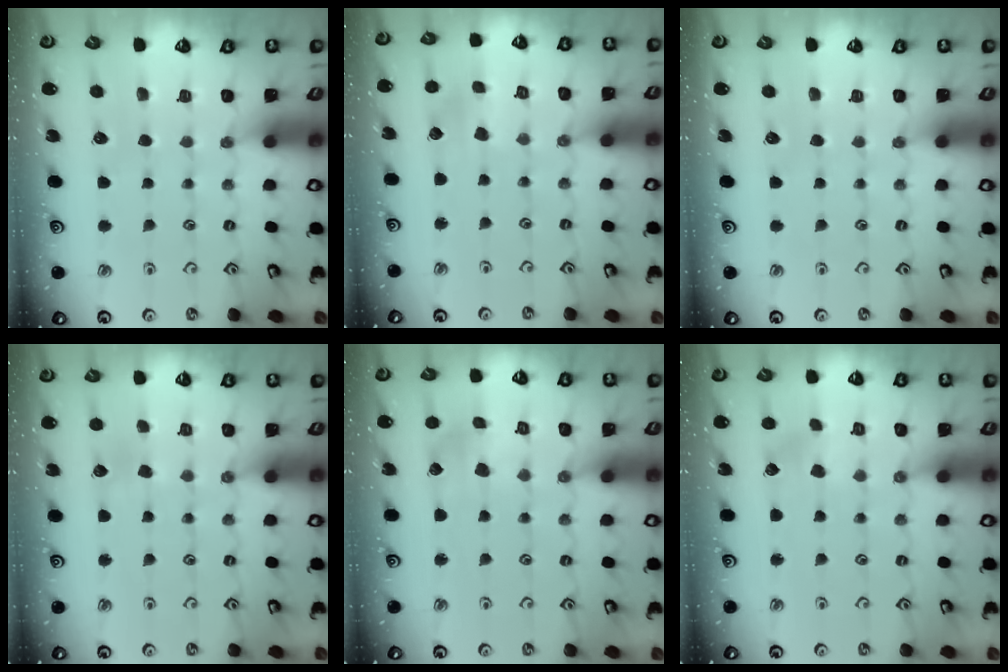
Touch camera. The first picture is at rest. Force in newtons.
{"total": 1.3, "press": 1.3, "slide": 0.1}
{"total": 0.0}
{"total": 2.9, "press": 2.9, "slide": 0.3}
{"total": 2.2, "press": 2.2, "slide": 0.4}
{"total": 2.2, "press": 2.2, "slide": 0.3}